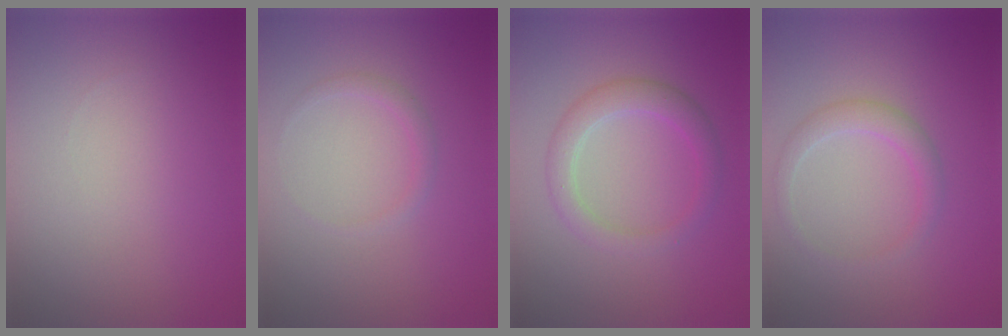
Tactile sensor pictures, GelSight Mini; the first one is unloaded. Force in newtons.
{"total": 0.9, "press": 0.9, "slide": 0.1}
{"total": 2.9, "press": 2.9, "slide": 0.1}
{"total": 1.9, "press": 1.9, "slide": 0.1}